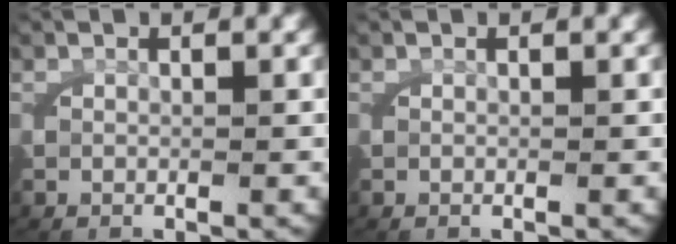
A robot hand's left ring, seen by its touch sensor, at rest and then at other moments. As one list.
[{"total": 0.0}]